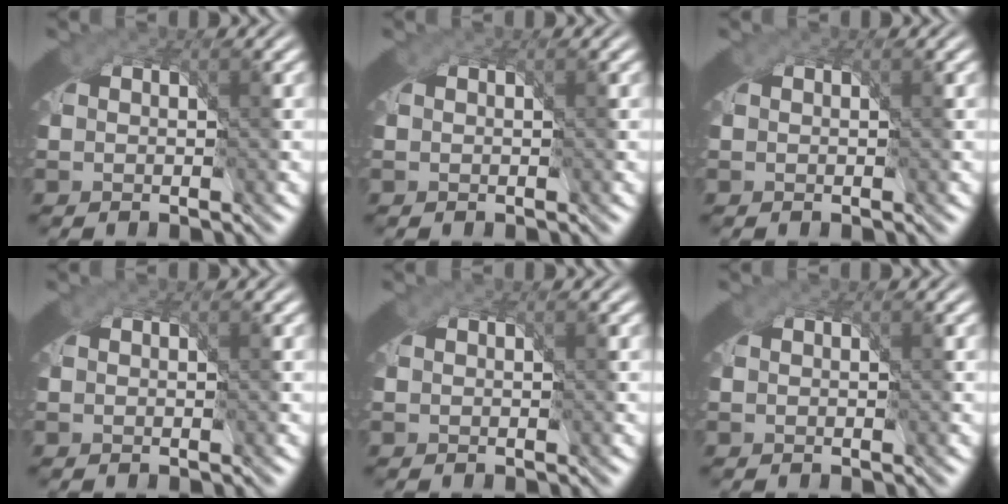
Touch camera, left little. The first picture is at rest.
{"total": 0.0}
{"total": 0.0}
{"total": 0.0}
{"total": 0.0}
{"total": 0.0}